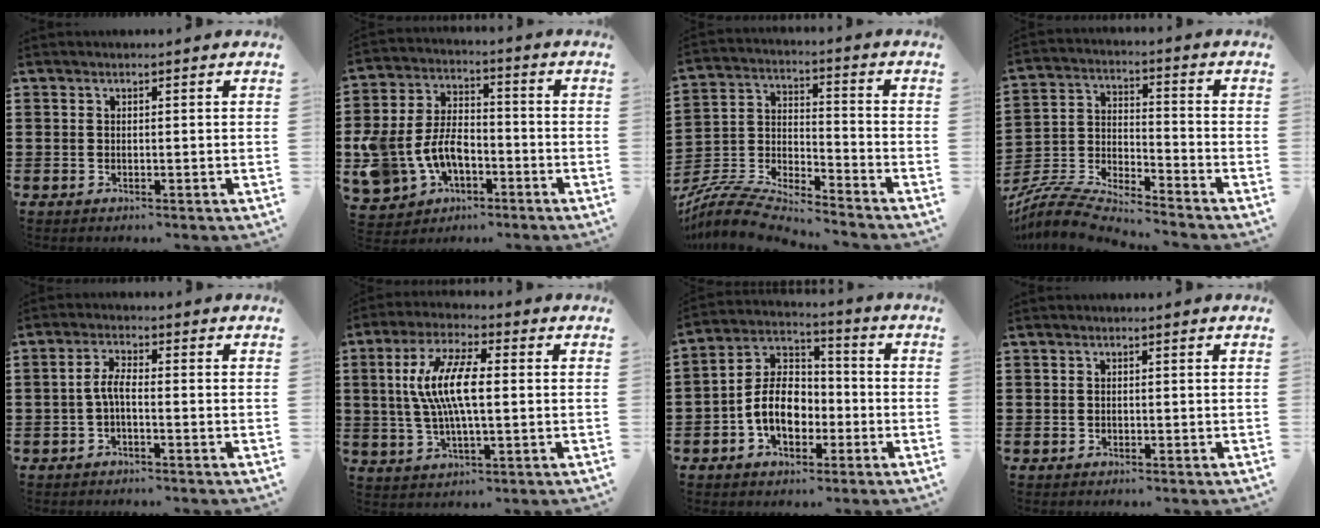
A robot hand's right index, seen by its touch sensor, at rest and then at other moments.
{"total": 9.0, "force": [-2.8, 6.6, 5.4], "torque": [-0.157, 0.007, -0.058]}
{"total": 7.1, "force": [-6.8, 0.9, 1.8], "torque": [-0.061, -0.008, -0.144]}
{"total": 6.1, "force": [-6.0, 0.5, 1.4], "torque": [-0.053, -0.015, -0.127]}
{"total": 3.2, "force": [-1.0, 0.9, 2.9], "torque": [-0.078, -0.002, -0.027]}
{"total": 9.7, "force": [0.5, 3.1, 9.2], "torque": [-0.196, 0.001, 0.001]}
{"total": 9.1, "force": [-2.5, 6.3, 6.1], "torque": [-0.139, 0.008, -0.054]}
{"total": 0.7, "force": [-0.3, 0.6, 0.1], "torque": [-0.002, 0.004, -0.007]}